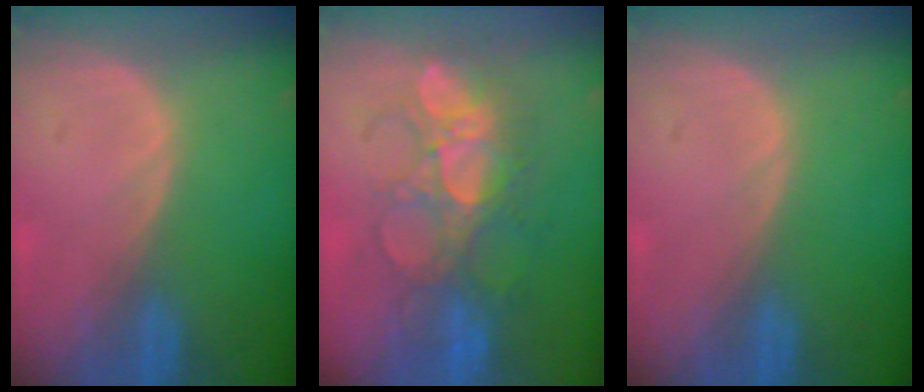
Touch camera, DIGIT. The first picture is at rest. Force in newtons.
{"total": 8.7, "press": 8.4, "slide": 2.4}
{"total": 0.0}